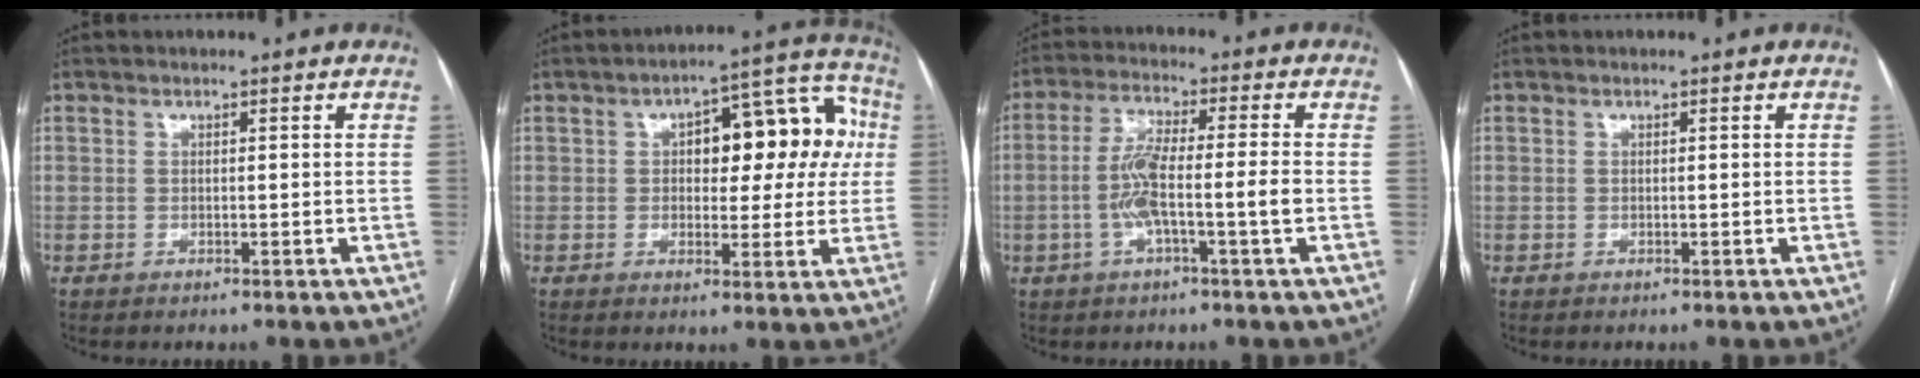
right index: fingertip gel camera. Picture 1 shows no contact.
{"total": 13.6, "force": [2.3, 6.1, 12.0], "torque": [-0.140, 0.050, 0.033]}
{"total": 7.6, "force": [-1.8, 0.3, 7.4], "torque": [-0.155, 0.014, -0.036]}
{"total": 0.0}